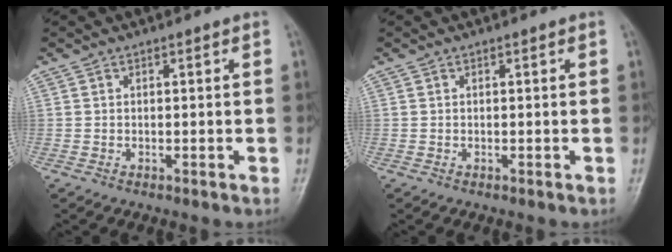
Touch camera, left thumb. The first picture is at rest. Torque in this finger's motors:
{"motor_torque": [0.00, 0.00, -0.08, -0.05, 0.00]}